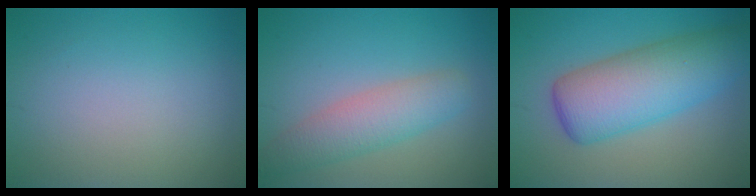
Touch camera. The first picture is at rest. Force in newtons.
{"total": 4.1, "press": 4.1, "slide": 0.3}
{"total": 8.2, "press": 8.2, "slide": 0.3}